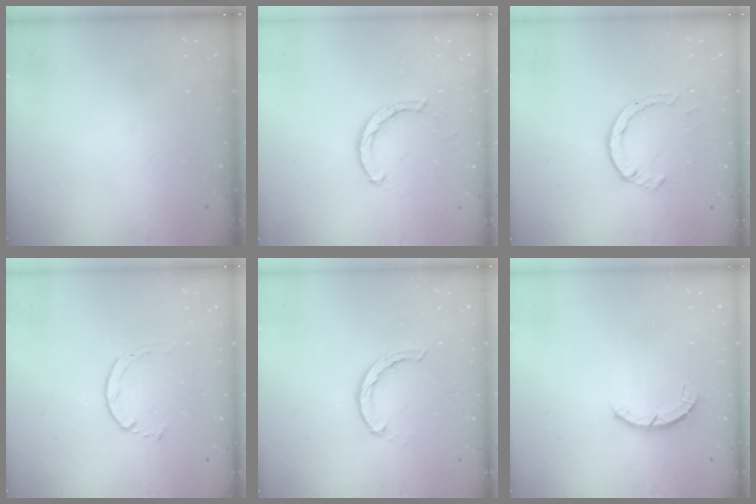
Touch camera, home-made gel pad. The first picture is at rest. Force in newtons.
{"total": 2.1, "press": 2.1, "slide": 0.1}
{"total": 4.2, "press": 4.1, "slide": 0.4}
{"total": 2.0, "press": 1.9, "slide": 0.3}
{"total": 2.3, "press": 2.3, "slide": 0.3}
{"total": 2.8, "press": 2.8, "slide": 0.4}